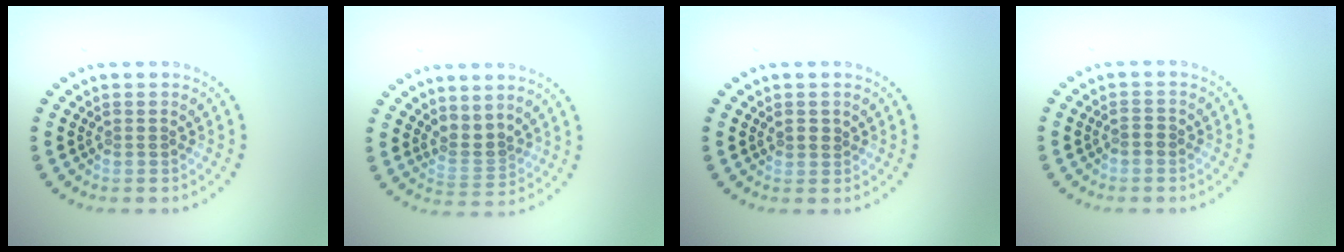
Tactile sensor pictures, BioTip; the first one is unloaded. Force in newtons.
{"total": 2.1, "press": 1.6, "slide": 1.3}
{"total": 0.6, "press": 0.6, "slide": 0.3}
{"total": 0.6, "press": 0.5, "slide": 0.3}